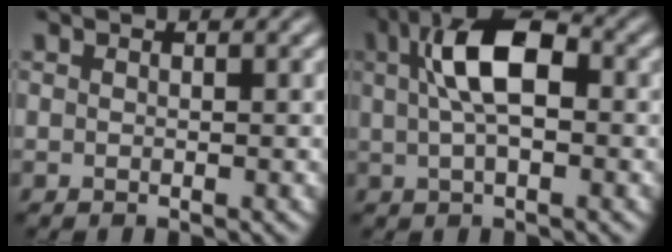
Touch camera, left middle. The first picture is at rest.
{"total": 6.9, "force": [1.2, 3.0, 6.1], "torque": [-0.112, 0.018, 0.016]}